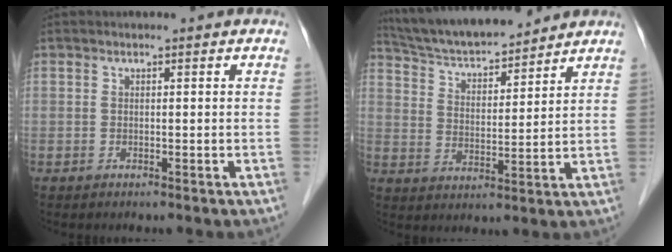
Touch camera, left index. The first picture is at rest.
{"total": 9.5, "force": [9.1, 1.2, 2.5], "torque": [-0.053, 0.021, 0.153]}